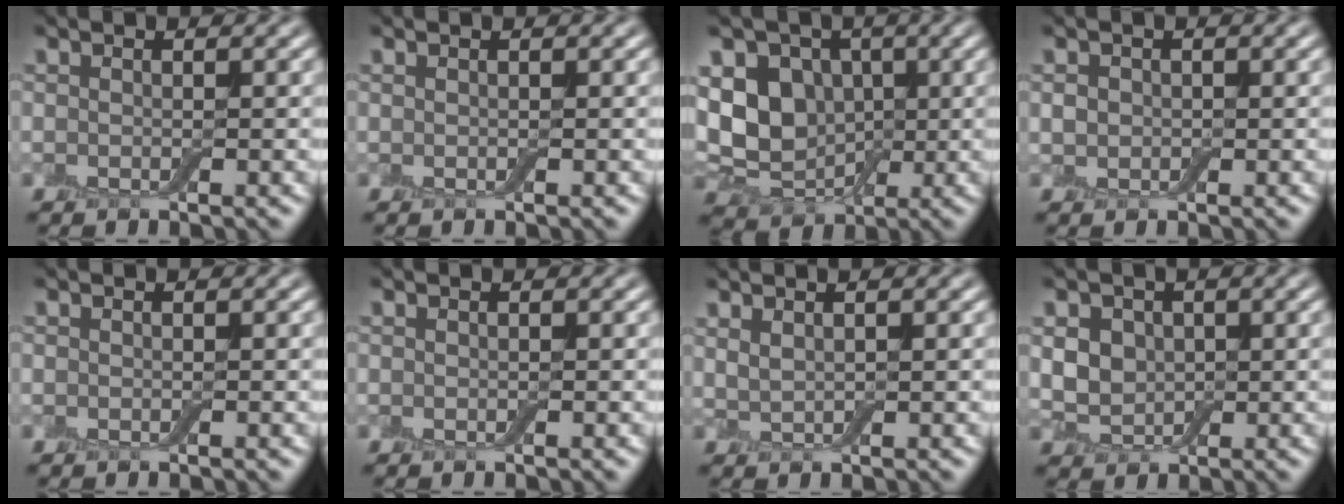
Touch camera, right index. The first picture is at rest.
{"total": 0.0}
{"total": 8.1, "force": [0.9, 6.4, 4.8], "torque": [-0.088, -0.001, 0.012]}
{"total": 1.0, "force": [0.1, 0.9, 0.4], "torque": [-0.008, 0.002, -0.002]}
{"total": 0.0}
{"total": 0.0}
{"total": 1.4, "force": [1.1, 0.5, 0.8], "torque": [-0.020, 0.000, 0.026]}
{"total": 3.6, "force": [0.6, 3.0, 2.0], "torque": [-0.043, 0.002, 0.003]}